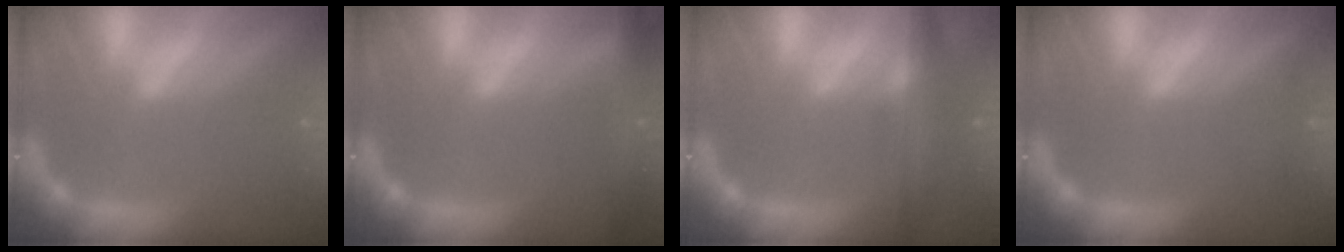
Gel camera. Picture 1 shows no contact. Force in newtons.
{"total": 5.9}
{"total": 6.5}
{"total": 0.9}